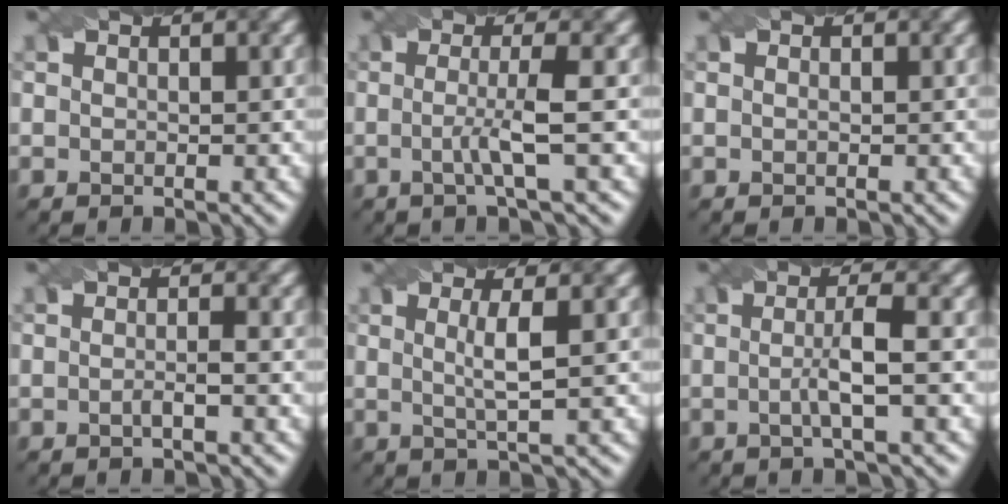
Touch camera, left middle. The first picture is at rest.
{"total": 3.4, "force": [-0.4, 0.5, 3.4], "torque": [-0.061, -0.007, -0.011]}
{"total": 0.0}
{"total": 1.4, "force": [-0.5, 0.2, 1.3], "torque": [-0.023, -0.002, -0.010]}
{"total": 2.8, "force": [0.4, 0.4, 2.7], "torque": [-0.050, 0.000, 0.006]}
{"total": 3.1, "force": [-0.3, 0.4, 3.1], "torque": [-0.056, -0.003, -0.008]}